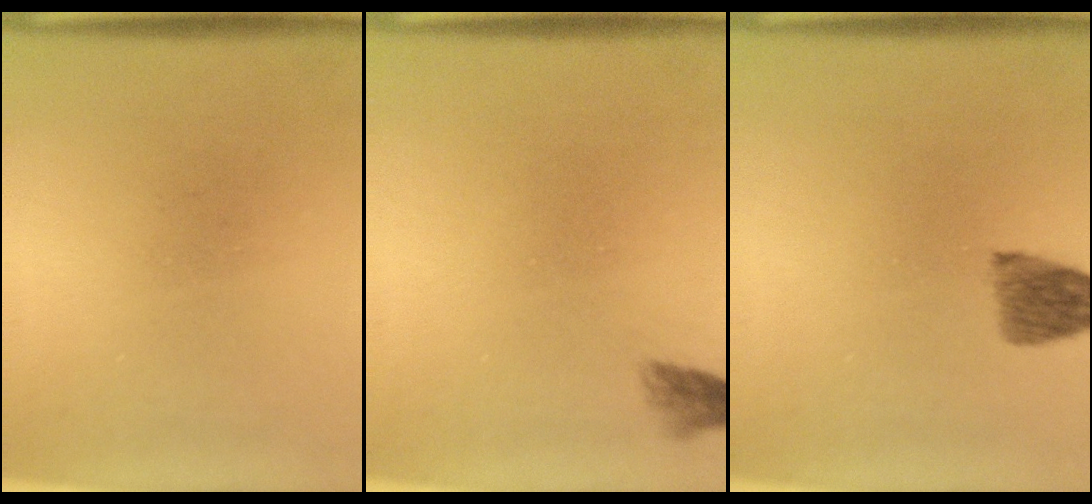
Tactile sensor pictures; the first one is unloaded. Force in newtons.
{"total": 1.5}
{"total": 4.1}